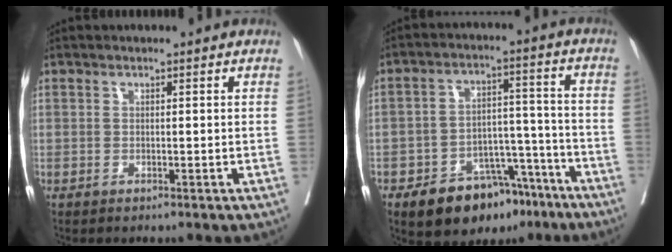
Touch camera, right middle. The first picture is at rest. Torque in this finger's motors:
{"motor_torque": [2.14, 0.00, 0.15, 0.05]}